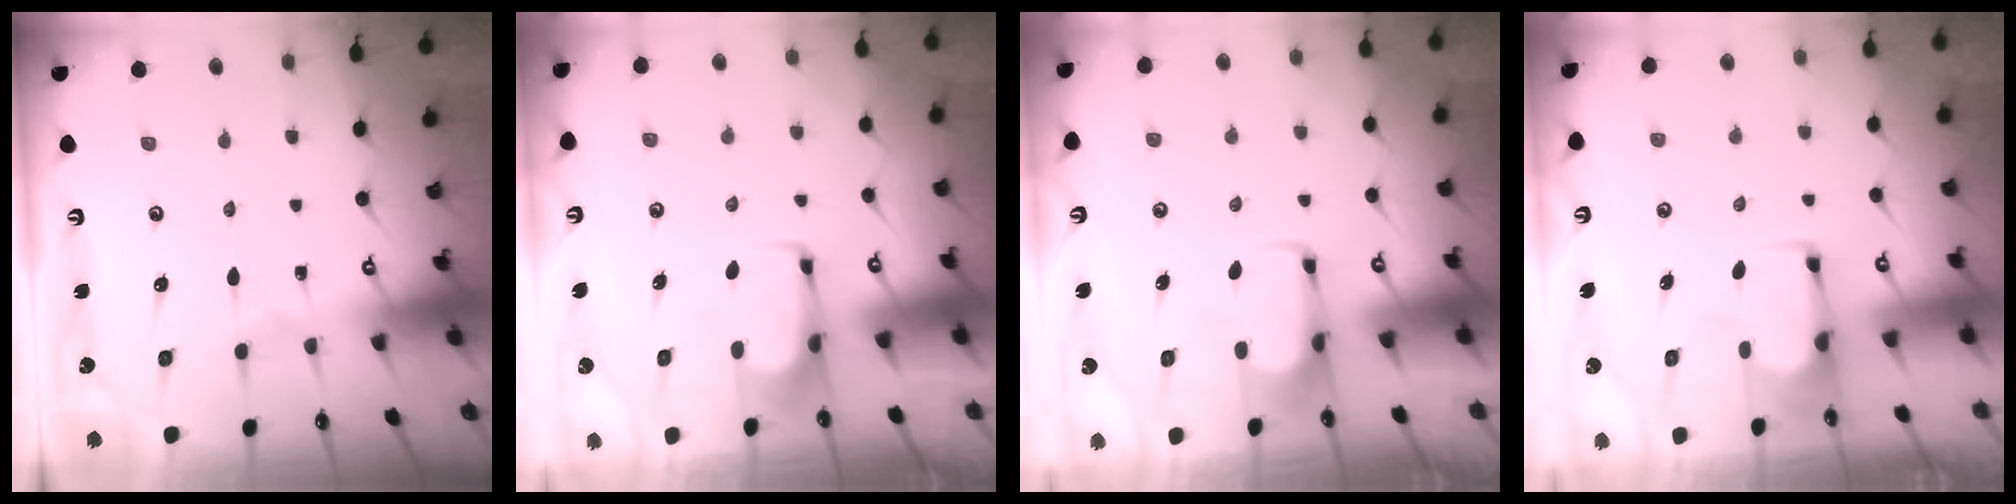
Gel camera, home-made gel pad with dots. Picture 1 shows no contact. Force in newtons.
{"total": 1.6, "press": 1.5, "slide": 0.5}
{"total": 2.1, "press": 2.0, "slide": 0.4}
{"total": 1.8, "press": 1.7, "slide": 0.7}